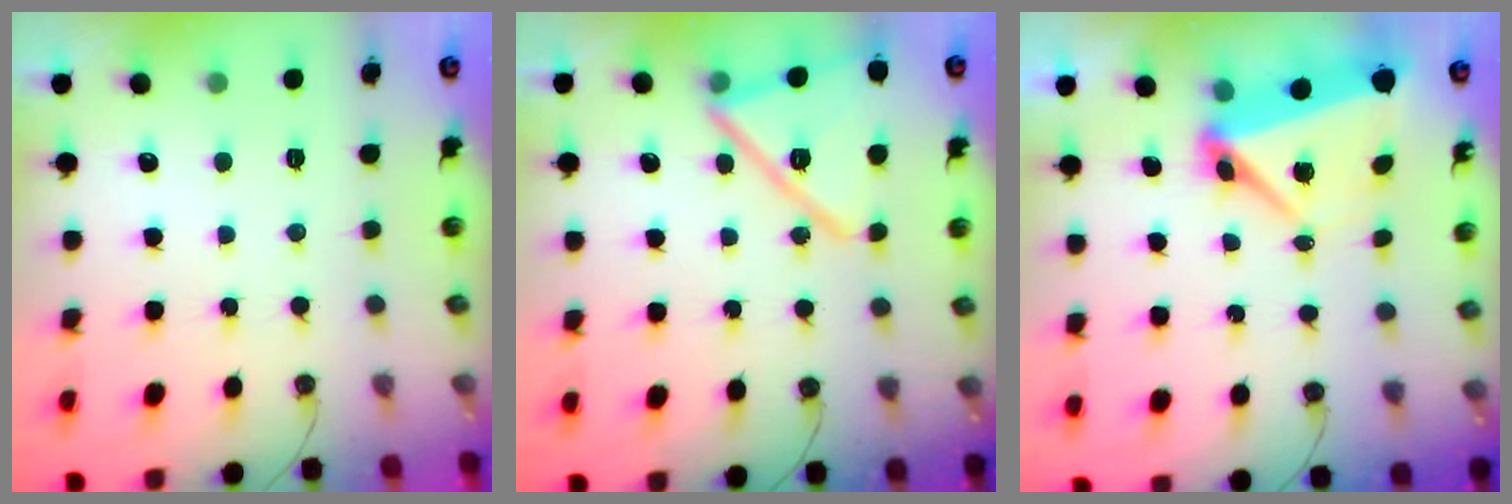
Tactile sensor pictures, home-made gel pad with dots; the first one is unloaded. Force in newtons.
{"total": 16.4, "press": 16.3, "slide": 0.7}
{"total": 7.6, "press": 7.5, "slide": 1.1}